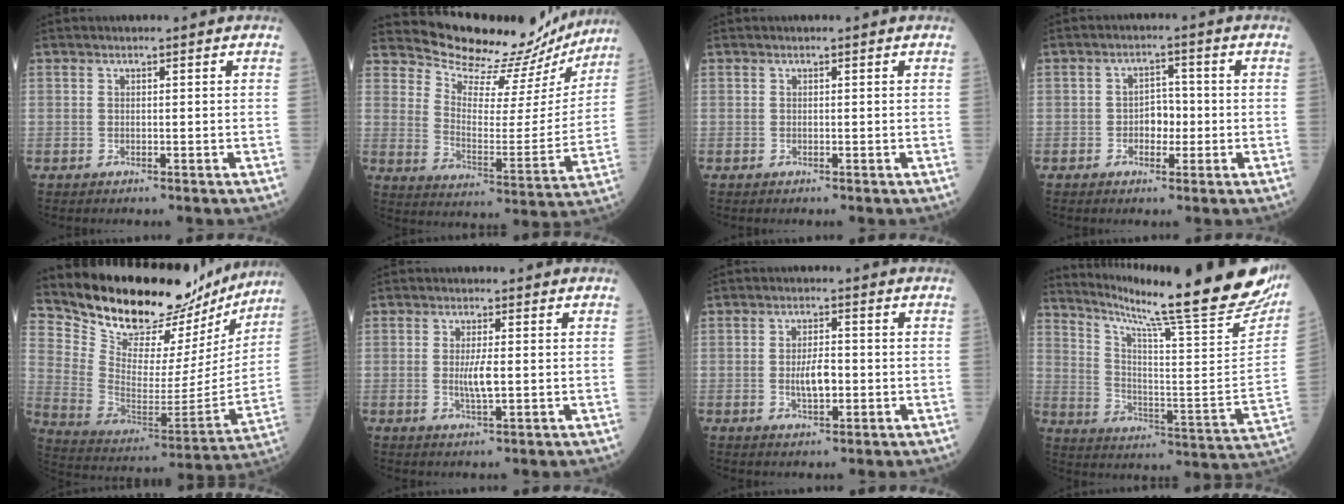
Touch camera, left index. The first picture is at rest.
{"total": 18.2, "force": [17.6, 4.1, 2.2], "torque": [-0.033, -0.054, 0.228]}
{"total": 0.0}
{"total": 3.5, "force": [-0.7, 2.2, 2.6], "torque": [-0.037, 0.009, -0.013]}
{"total": 24.4, "force": [21.9, 7.4, 7.6], "torque": [-0.125, -0.043, 0.323]}
{"total": 3.3, "force": [-0.1, 0.4, 3.2], "torque": [-0.067, -0.006, 0.001]}
{"total": 4.2, "force": [-0.6, 1.6, 3.9], "torque": [-0.075, -0.001, -0.011]}
{"total": 28.6, "force": [24.4, 0.5, 14.9], "torque": [-0.244, -0.100, 0.325]}